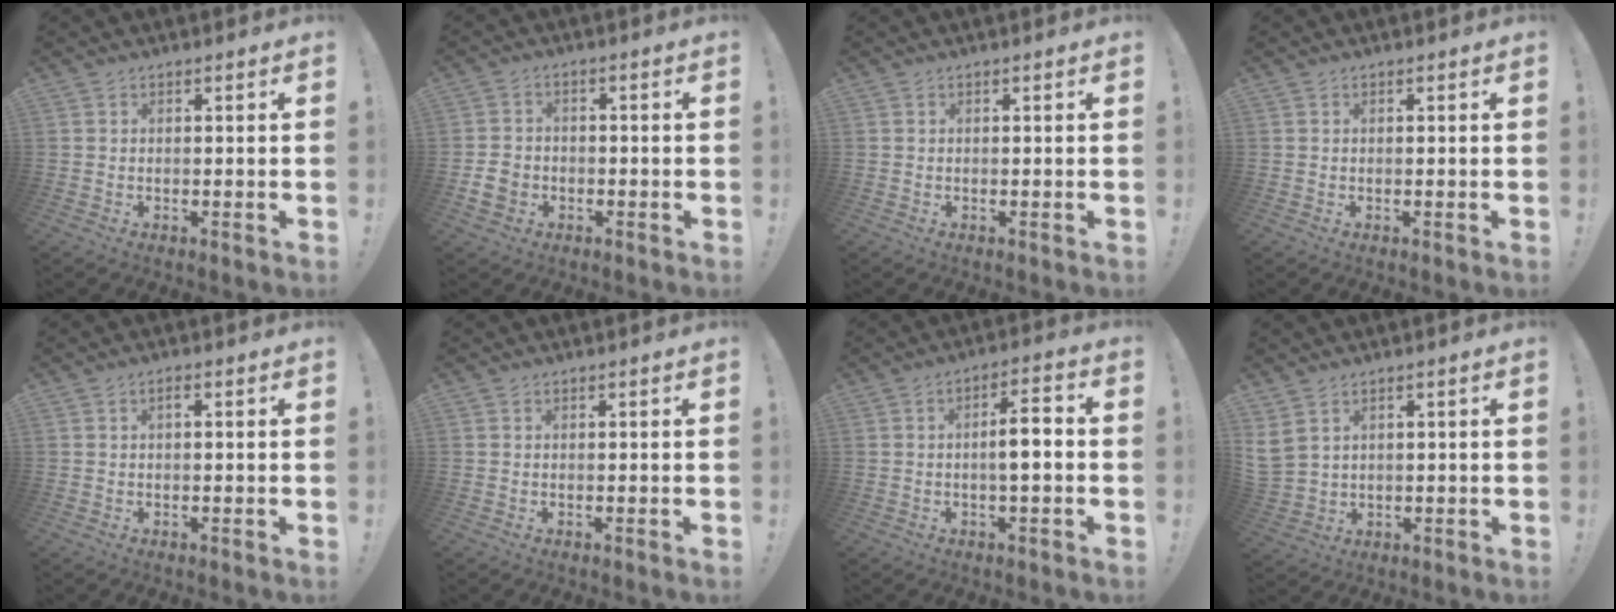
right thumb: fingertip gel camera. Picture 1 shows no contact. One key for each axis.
{"total": 5.7, "fx": -1.8, "fy": 4.9, "fz": 2.4, "tx": -0.042, "ty": 0.009, "tz": -0.035}
{"total": 0.0}
{"total": 0.0}
{"total": 1.0, "fx": 0.0, "fy": 0.4, "fz": 0.9, "tx": -0.019, "ty": 0.005, "tz": -0.001}
{"total": 0.0}
{"total": 6.9, "fx": -1.2, "fy": 1.6, "fz": 6.6, "tx": -0.107, "ty": 0.011, "tz": -0.025}
{"total": 5.7, "fx": 3.2, "fy": 3.9, "fz": 2.8, "tx": -0.071, "ty": -0.009, "tz": 0.066}